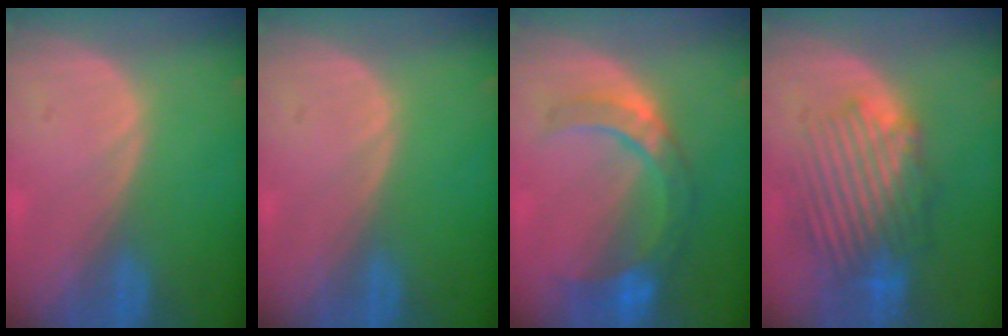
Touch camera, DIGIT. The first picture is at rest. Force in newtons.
{"total": 0.0}
{"total": 8.8, "press": 7.8, "slide": 4.0}
{"total": 9.3, "press": 8.8, "slide": 3.0}